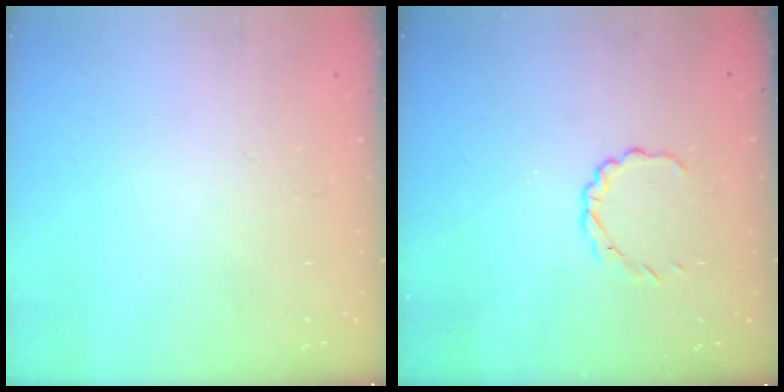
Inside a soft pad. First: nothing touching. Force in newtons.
{"total": 2.8, "press": 2.7, "slide": 0.9}